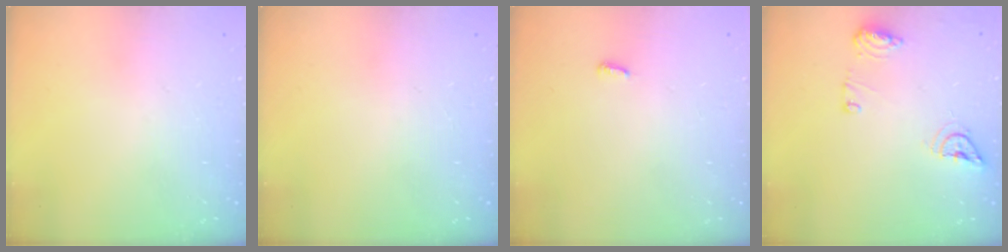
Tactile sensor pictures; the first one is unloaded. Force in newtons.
{"total": 0.0}
{"total": 2.9, "press": 2.9, "slide": 0.2}
{"total": 8.5, "press": 8.5, "slide": 0.1}